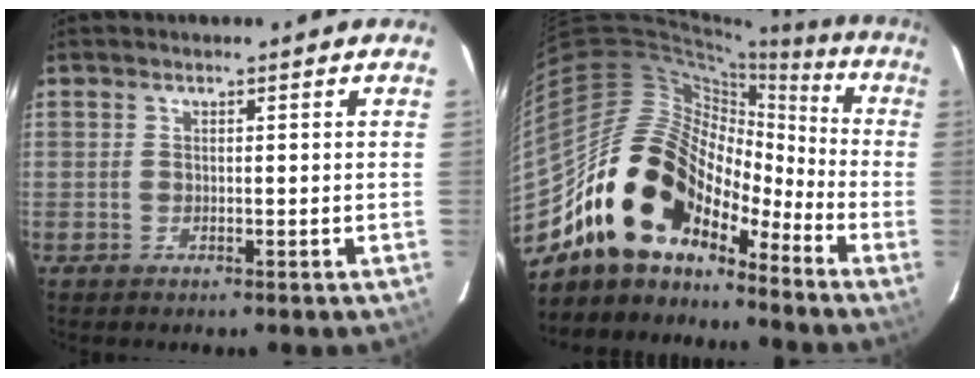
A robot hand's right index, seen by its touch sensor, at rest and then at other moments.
{"total": 19.1, "force": [-13.1, 11.3, 8.0], "torque": [-0.163, 0.023, -0.238]}